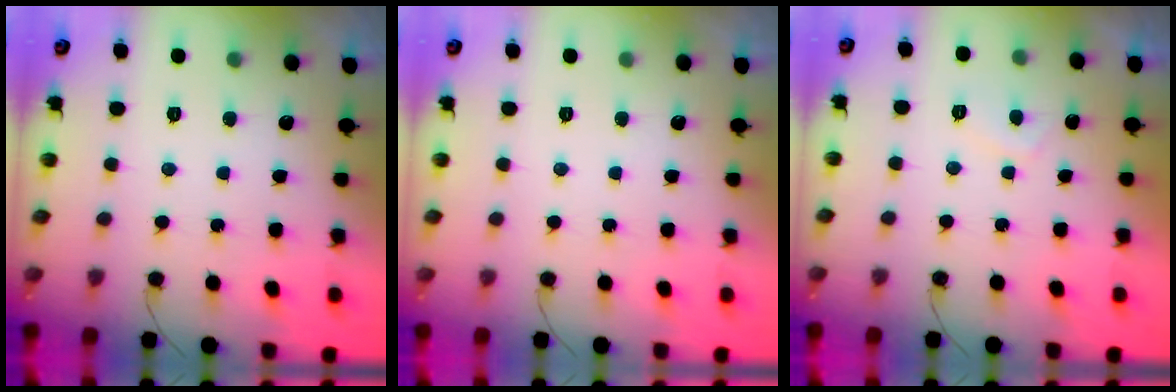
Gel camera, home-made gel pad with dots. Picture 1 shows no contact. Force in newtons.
{"total": 0.0}
{"total": 1.5, "press": 1.3, "slide": 0.7}